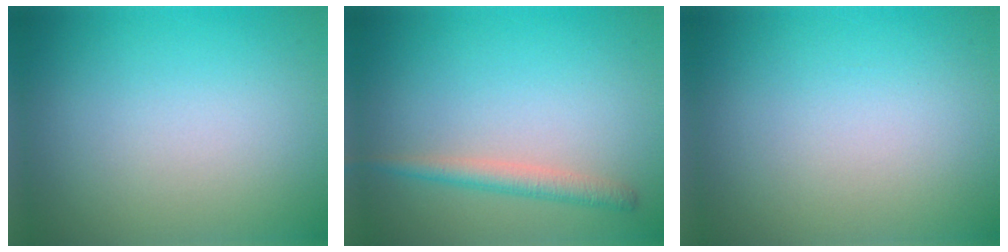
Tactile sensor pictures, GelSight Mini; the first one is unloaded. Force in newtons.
{"total": 2.1, "press": 2.1, "slide": 0.1}
{"total": 0.0}